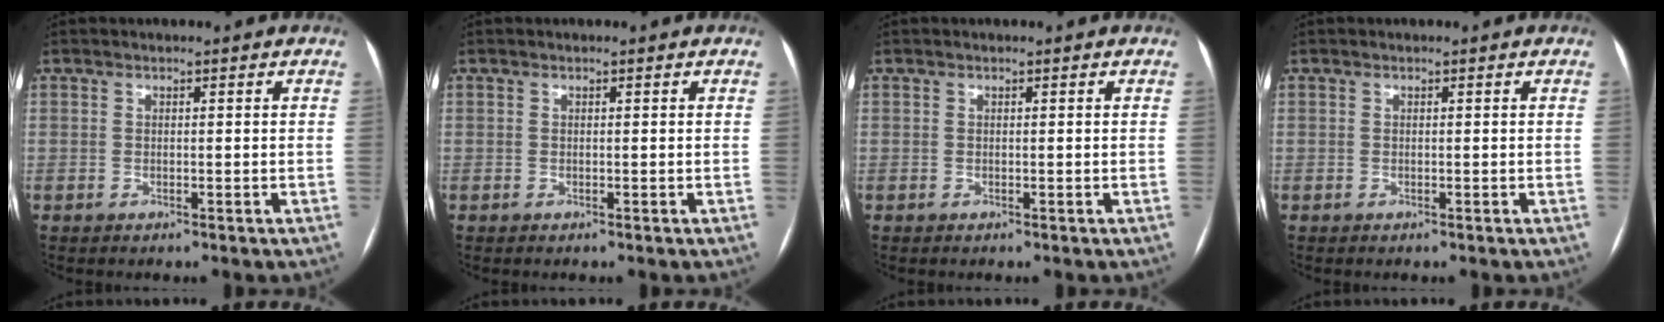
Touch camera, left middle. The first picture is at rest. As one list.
[{"total": 0.0}, {"total": 0.0}, {"total": 0.0}]